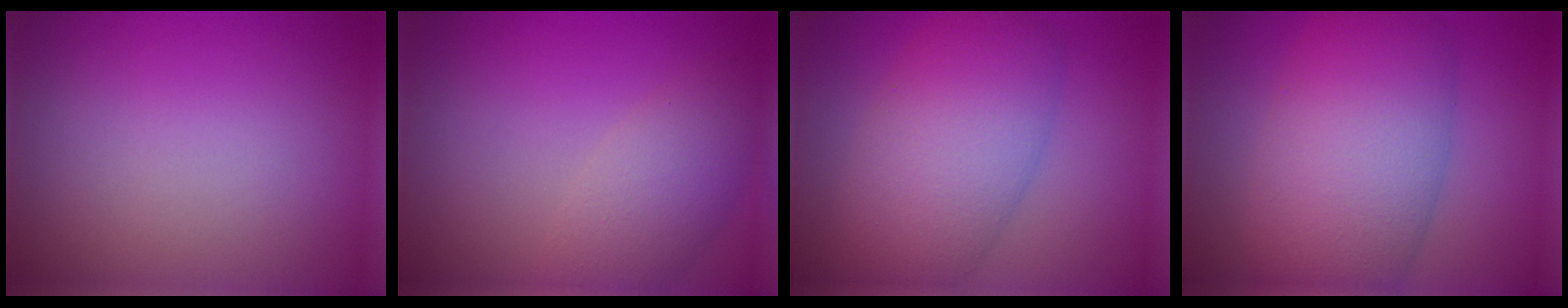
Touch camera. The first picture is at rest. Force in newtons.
{"total": 3.7, "press": 3.7, "slide": 0.3}
{"total": 7.9, "press": 7.9, "slide": 0.6}
{"total": 10.1, "press": 10.1, "slide": 0.2}